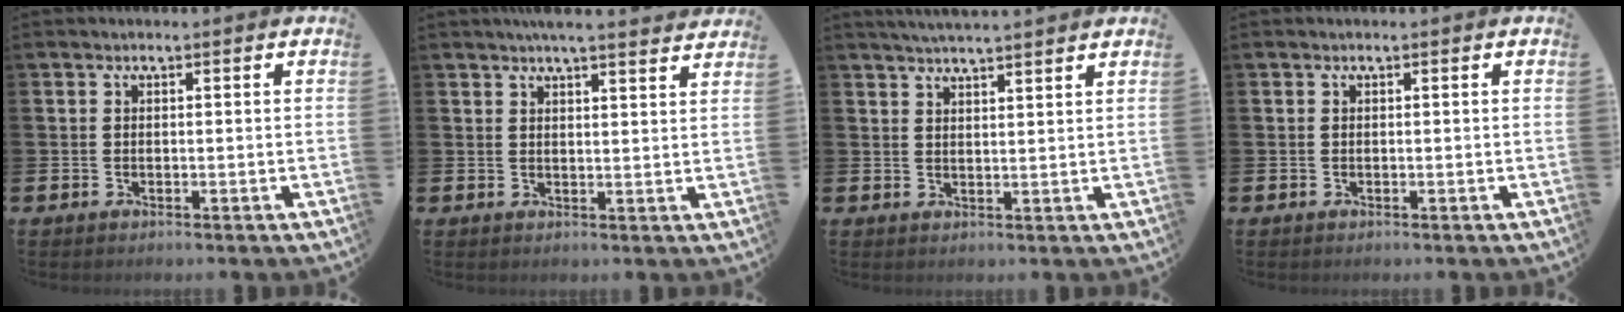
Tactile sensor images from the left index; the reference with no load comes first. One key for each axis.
{"total": 4.2, "fx": 4.1, "fy": -0.1, "fz": 1.0, "tx": -0.024, "ty": -0.018, "tz": 0.072}
{"total": 3.4, "fx": 3.4, "fy": -0.5, "fz": 0.4, "tx": -0.012, "ty": -0.013, "tz": 0.061}
{"total": 0.0}